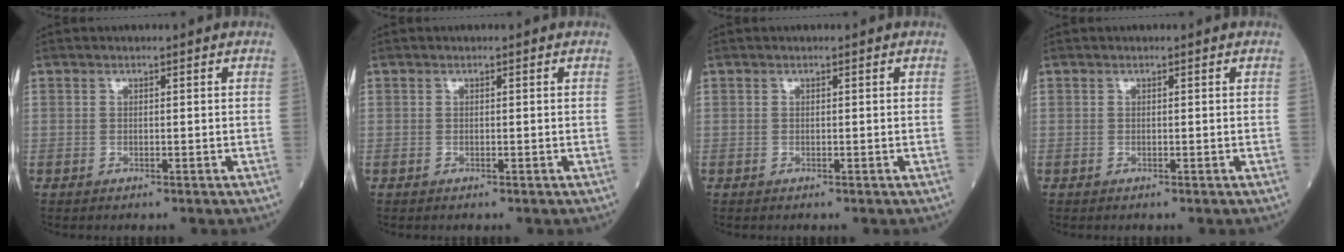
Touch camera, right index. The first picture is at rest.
{"total": 0.0}
{"total": 0.0}
{"total": 0.0}